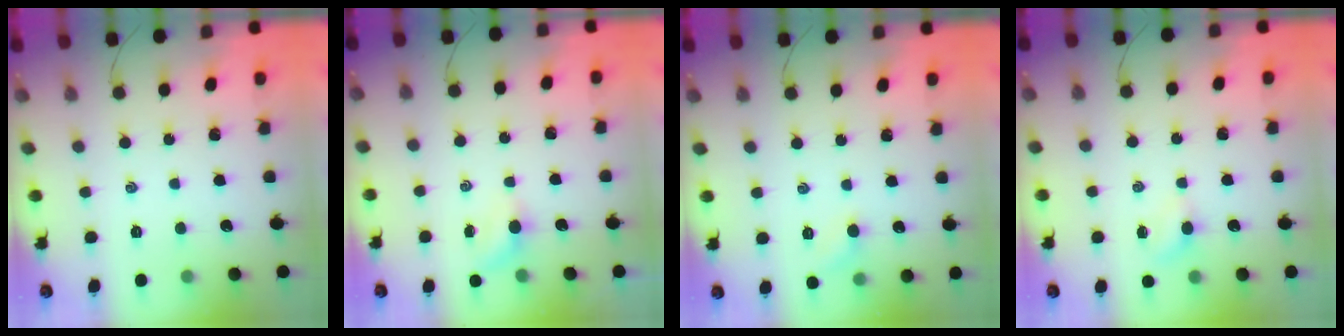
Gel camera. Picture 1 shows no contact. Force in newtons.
{"total": 3.1, "press": 2.9, "slide": 1.1}
{"total": 5.9, "press": 5.6, "slide": 2.0}
{"total": 2.9, "press": 2.8, "slide": 0.9}